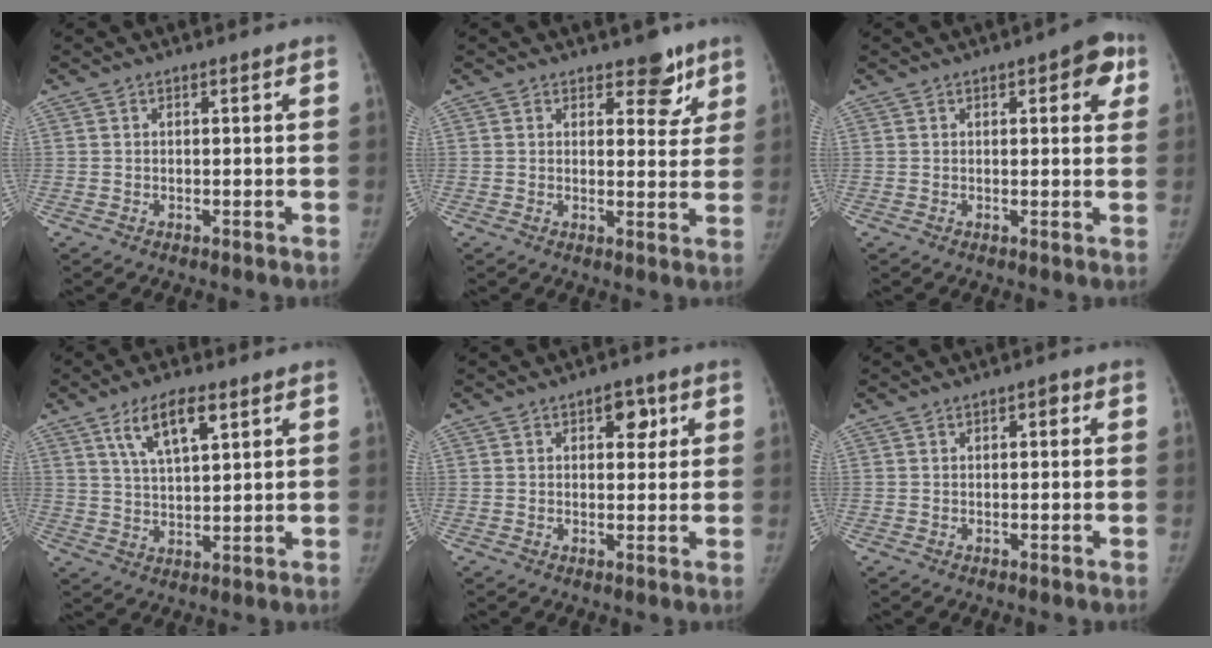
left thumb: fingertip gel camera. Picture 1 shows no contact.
{"total": 6.0, "force": [4.0, 3.3, 3.0], "torque": [0.003, -0.020, 0.051]}
{"total": 5.9, "force": [2.4, 2.5, 4.8], "torque": [-0.031, -0.001, 0.020]}
{"total": 8.9, "force": [4.6, 3.3, 6.8], "torque": [-0.113, -0.015, 0.089]}
{"total": 4.4, "force": [1.8, 2.7, 3.0], "torque": [-0.011, -0.003, 0.020]}
{"total": 1.4, "force": [0.4, 0.8, 1.1], "torque": [-0.006, 0.004, 0.003]}